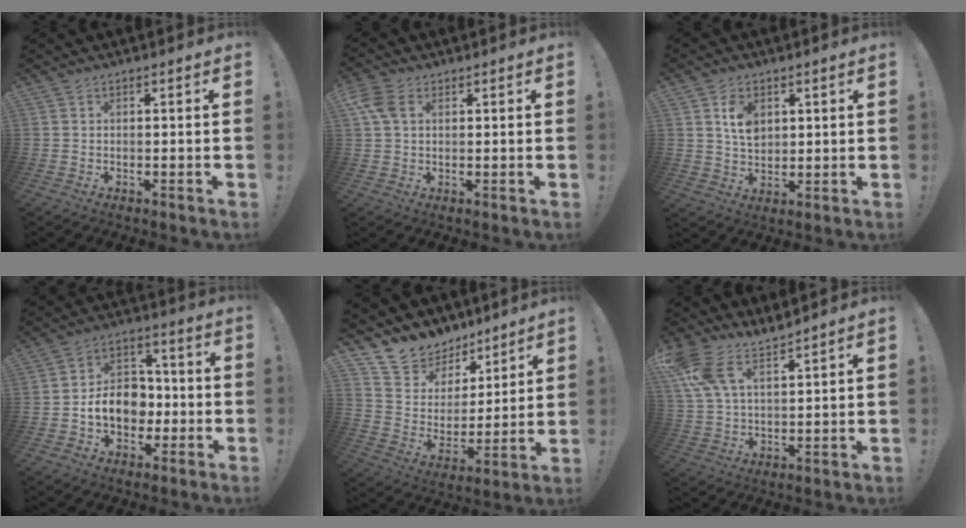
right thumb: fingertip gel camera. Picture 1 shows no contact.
{"total": 6.1, "force": [2.6, 4.1, 3.8], "torque": [-0.080, 0.000, 0.048]}
{"total": 7.5, "force": [3.0, 5.3, 4.3], "torque": [-0.064, -0.007, 0.055]}
{"total": 12.1, "force": [-2.6, 9.8, 6.7], "torque": [-0.107, 0.025, -0.041]}
{"total": 11.6, "force": [9.4, 6.7, 1.1], "torque": [-0.034, -0.077, 0.178]}
{"total": 11.1, "force": [8.6, 4.5, 5.4], "torque": [-0.120, -0.039, 0.170]}